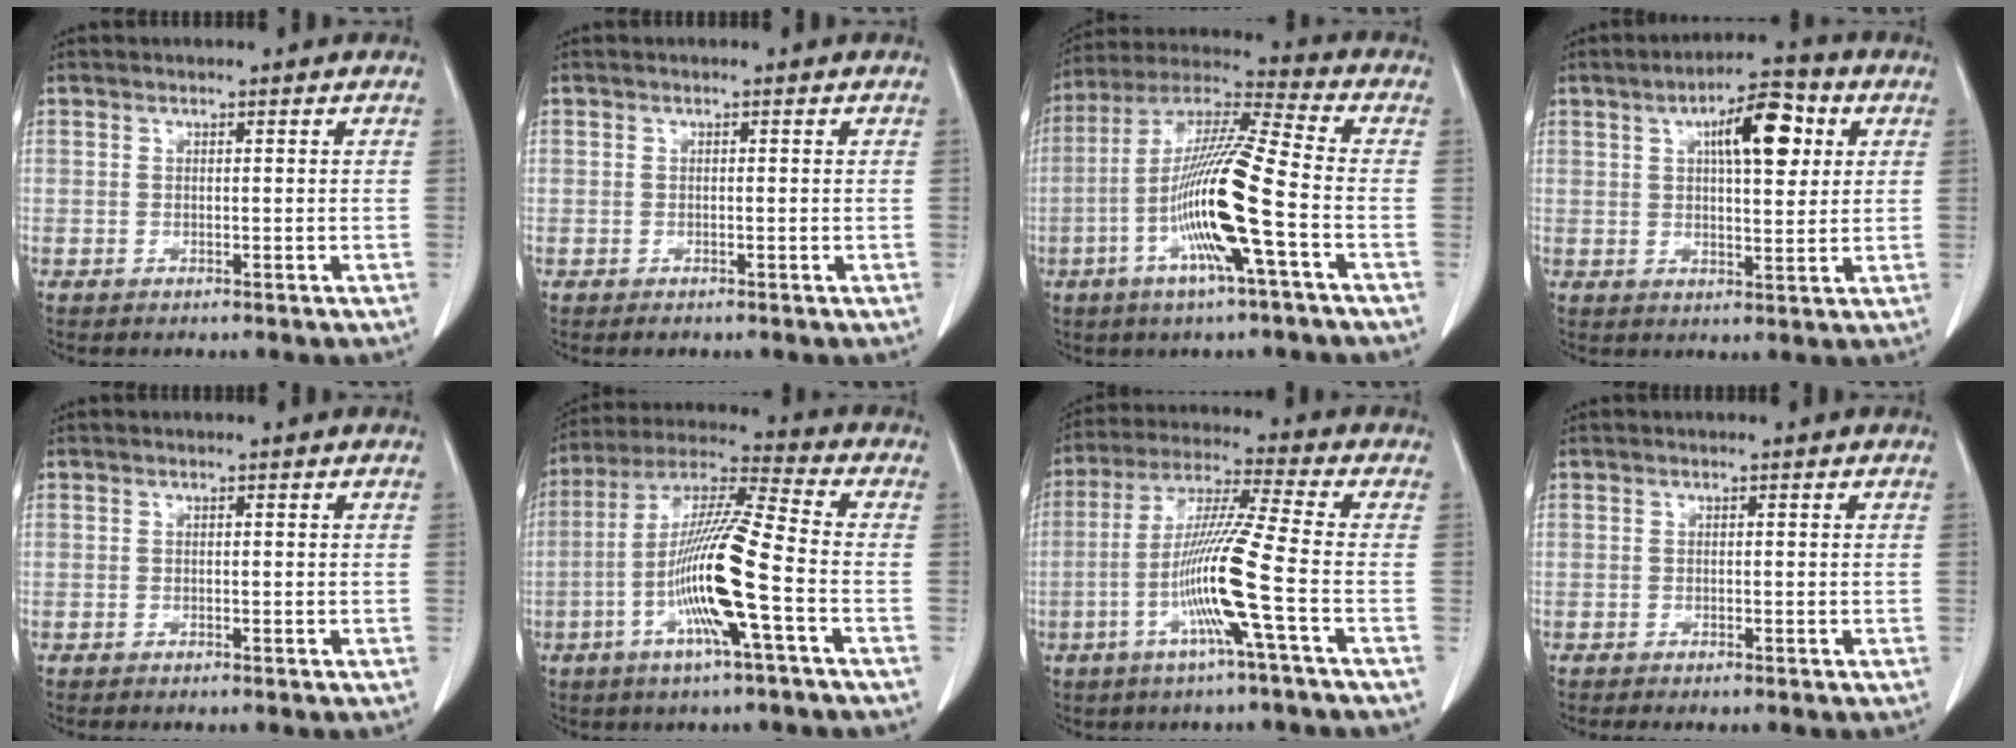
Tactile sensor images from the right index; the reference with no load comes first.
{"total": 0.7, "force": [-0.3, 0.5, 0.4], "torque": [-0.002, 0.002, -0.002]}
{"total": 16.1, "force": [-4.6, 0.0, 15.4], "torque": [-0.305, -0.004, -0.095]}
{"total": 9.8, "force": [3.4, 3.0, 8.7], "torque": [-0.134, 0.019, 0.052]}
{"total": 0.0}
{"total": 14.5, "force": [-4.3, 0.0, 13.9], "torque": [-0.275, -0.002, -0.088]}
{"total": 12.1, "force": [-3.7, -1.7, 11.4], "torque": [-0.225, -0.005, -0.078]}
{"total": 0.6, "force": [-0.3, 0.1, 0.4], "torque": [-0.011, -0.001, -0.004]}